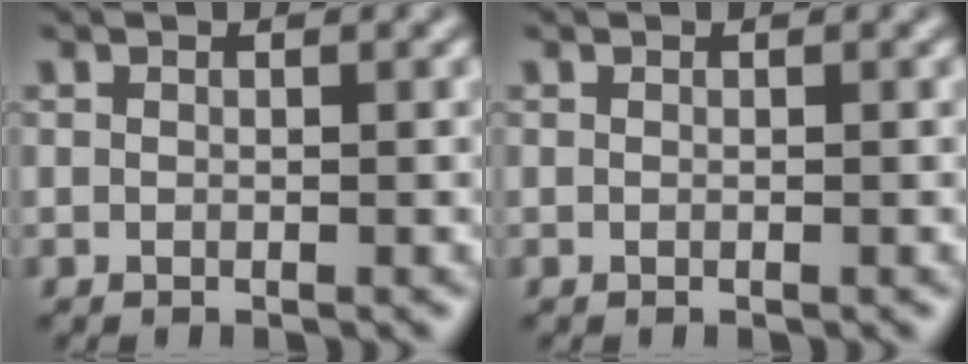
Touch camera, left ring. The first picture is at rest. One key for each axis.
{"total": 0.0}